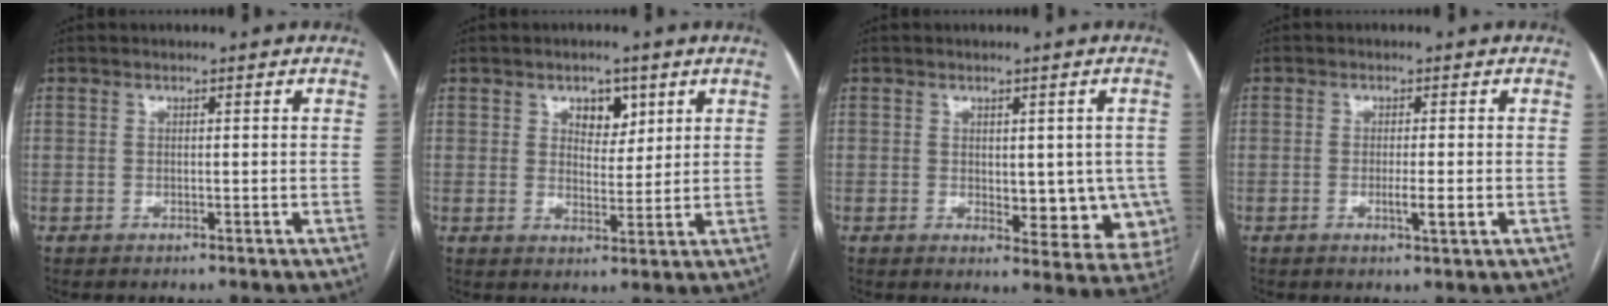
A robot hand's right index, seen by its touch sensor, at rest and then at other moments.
{"total": 4.5, "force": [2.4, 2.7, 2.8], "torque": [-0.039, 0.003, 0.039]}
{"total": 9.6, "force": [-0.8, 4.6, 8.4], "torque": [-0.089, -0.009, 0.000]}
{"total": 2.9, "force": [-0.7, 0.1, 2.8], "torque": [-0.047, -0.006, -0.010]}